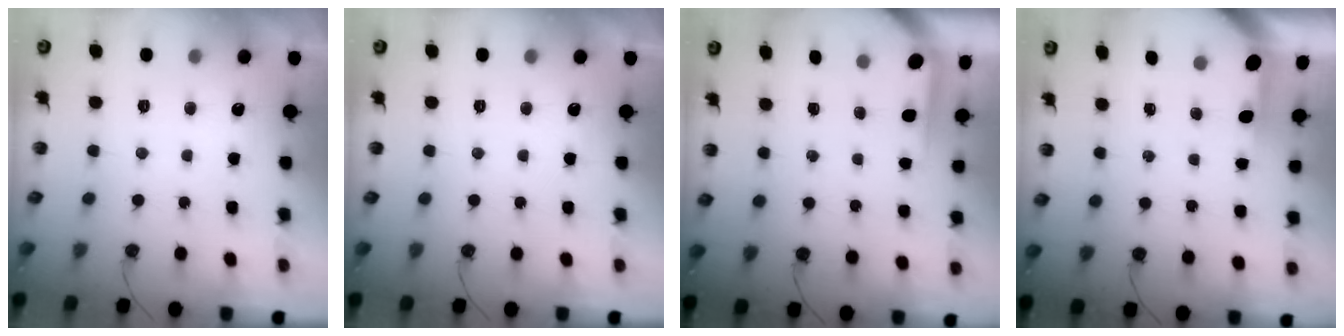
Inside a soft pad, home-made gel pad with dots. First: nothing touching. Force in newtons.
{"total": 0.0}
{"total": 3.6, "press": 3.6, "slide": 0.3}
{"total": 3.2, "press": 3.2, "slide": 0.4}